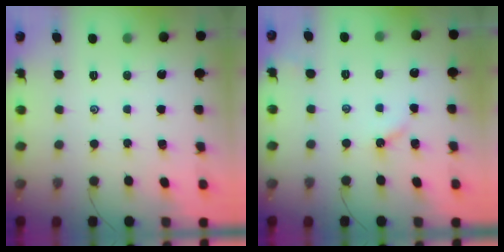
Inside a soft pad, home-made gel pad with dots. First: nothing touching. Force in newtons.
{"total": 2.8, "press": 2.8, "slide": 0.2}